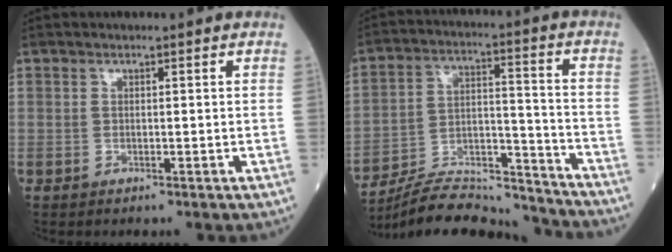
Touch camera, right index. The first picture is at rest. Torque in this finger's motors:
{"motor_torque": [0.72, -1.39, 0.47, 0.10]}